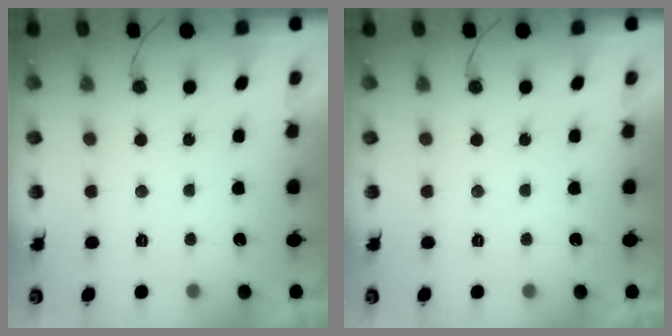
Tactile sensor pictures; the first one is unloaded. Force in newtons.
{"total": 0.0}